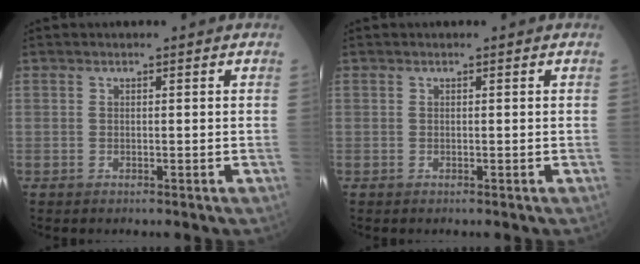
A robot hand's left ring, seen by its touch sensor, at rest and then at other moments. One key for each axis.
{"total": 0.0}